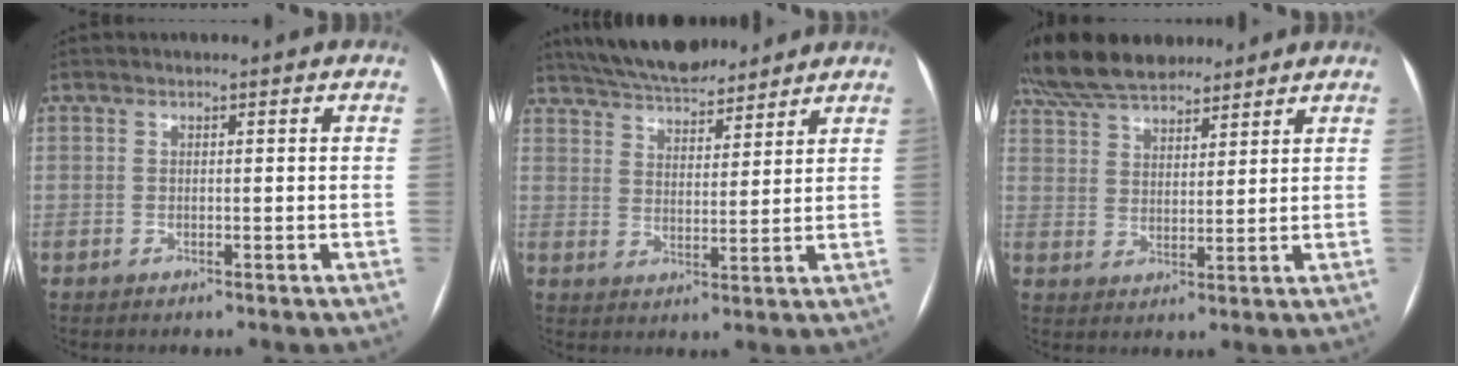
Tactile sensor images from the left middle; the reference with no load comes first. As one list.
[{"total": 12.4, "force": [11.1, 3.0, 4.7], "torque": [-0.080, 0.021, 0.182]}, {"total": 14.1, "force": [11.9, 4.7, 5.9], "torque": [-0.114, 0.040, 0.208]}]